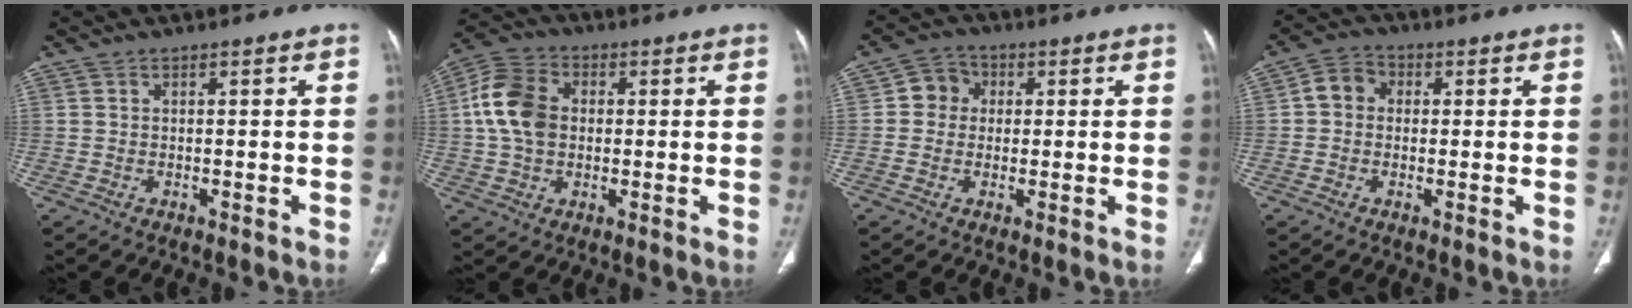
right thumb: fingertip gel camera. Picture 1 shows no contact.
{"total": 11.0, "force": [0.8, 8.1, 7.4], "torque": [-0.137, 0.018, 0.009]}
{"total": 4.9, "force": [0.6, 4.4, 2.0], "torque": [-0.011, 0.011, 0.000]}
{"total": 5.0, "force": [0.3, 4.2, 2.6], "torque": [-0.031, 0.015, -0.006]}